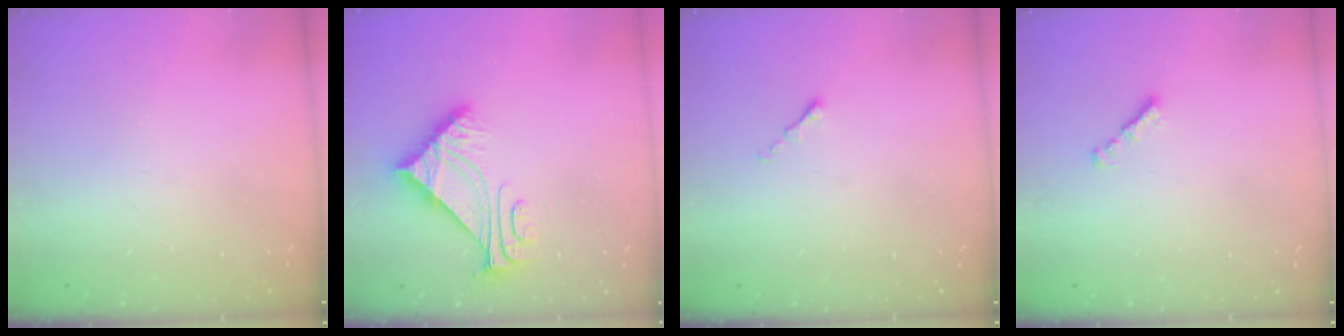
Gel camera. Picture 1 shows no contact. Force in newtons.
{"total": 7.7, "press": 7.6, "slide": 1.0}
{"total": 0.0}
{"total": 1.0, "press": 0.8, "slide": 0.5}